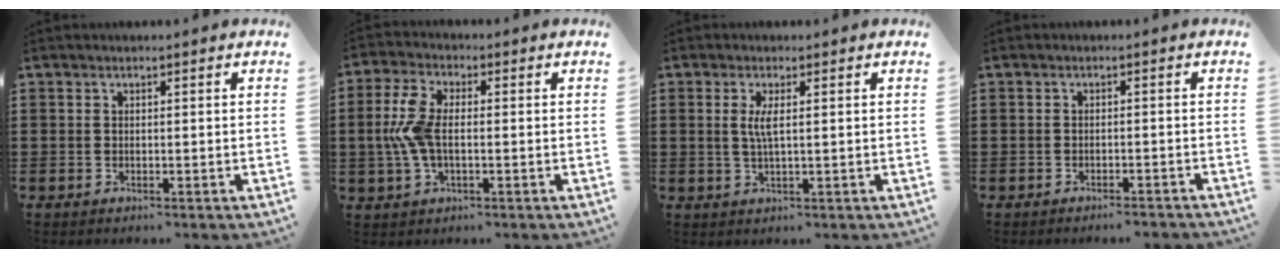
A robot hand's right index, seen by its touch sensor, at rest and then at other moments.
{"total": 7.2, "force": [-0.2, 3.6, 6.3], "torque": [-0.160, -0.003, -0.014]}
{"total": 2.8, "force": [0.7, 0.3, 2.7], "torque": [-0.054, 0.000, 0.010]}
{"total": 1.4, "force": [-1.3, -0.1, 0.4], "torque": [-0.008, 0.002, -0.026]}